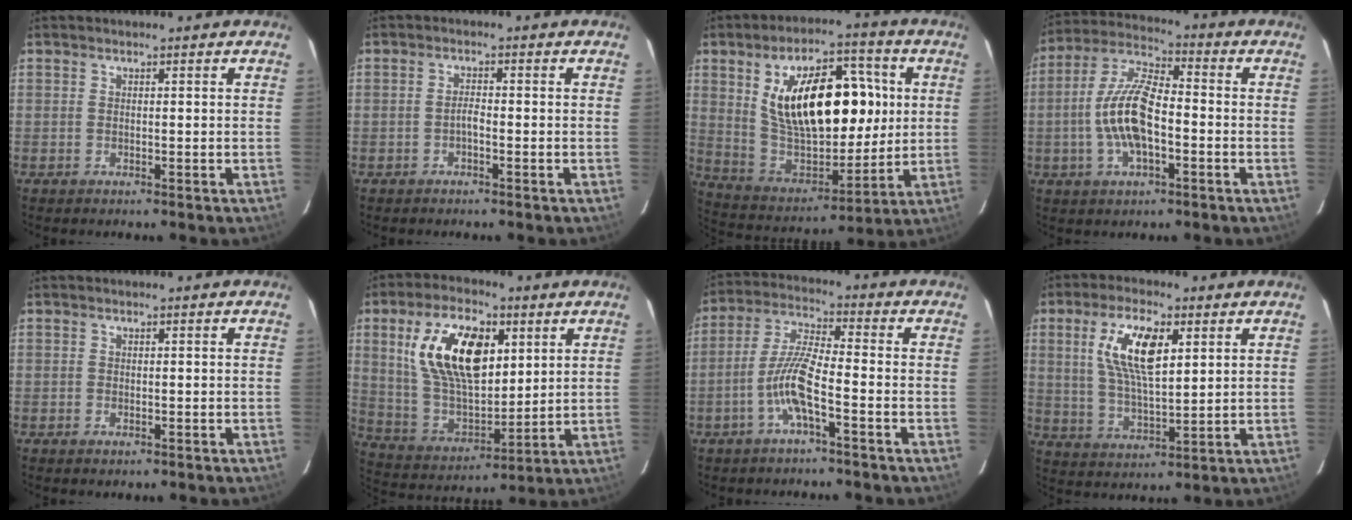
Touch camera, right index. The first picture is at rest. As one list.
[{"total": 1.4, "force": [-0.8, 0.4, 1.1], "torque": [-0.020, 0.006, -0.018]}, {"total": 22.9, "force": [4.9, 11.9, 18.9], "torque": [-0.332, 0.013, 0.102]}, {"total": 12.6, "force": [-2.8, 5.0, 11.2], "torque": [-0.236, 0.007, -0.053]}, {"total": 0.9, "force": [-0.5, 0.6, 0.5], "torque": [-0.006, -0.002, -0.007]}, {"total": 19.4, "force": [6.7, 10.1, 15.2], "torque": [-0.289, 0.014, 0.135]}, {"total": 8.3, "force": [-3.6, 0.9, 7.4], "torque": [-0.163, 0.007, -0.071]}, {"total": 11.6, "force": [3.9, 4.5, 9.9], "torque": [-0.192, 0.008, 0.078]}]